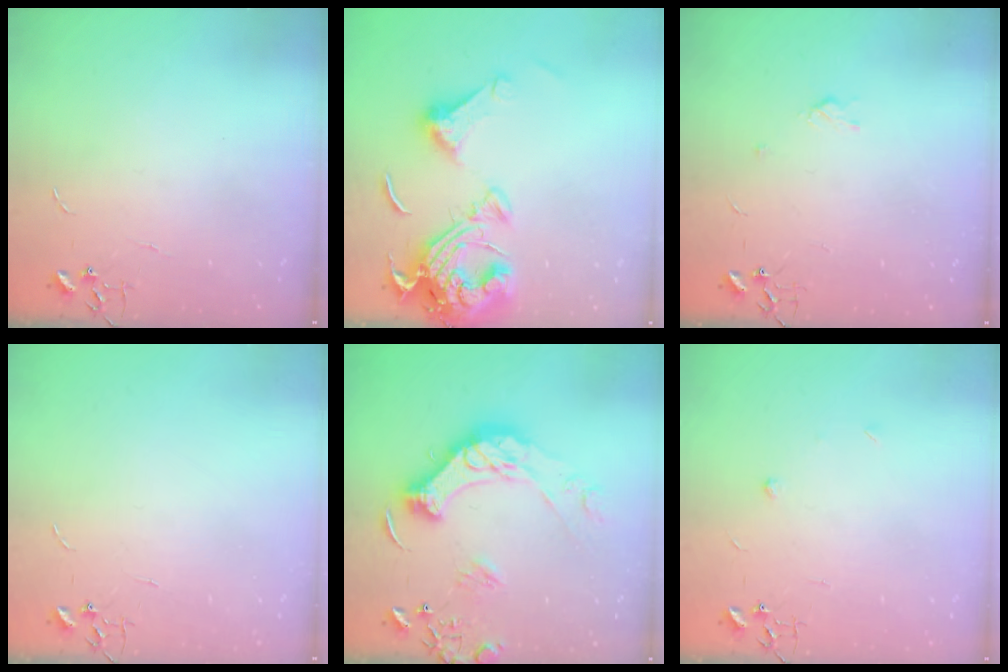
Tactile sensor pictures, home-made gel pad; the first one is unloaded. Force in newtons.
{"total": 17.7, "press": 17.6, "slide": 1.7}
{"total": 3.5, "press": 3.5, "slide": 0.7}
{"total": 0.0}
{"total": 18.7, "press": 18.5, "slide": 2.6}
{"total": 4.8, "press": 4.8, "slide": 0.6}